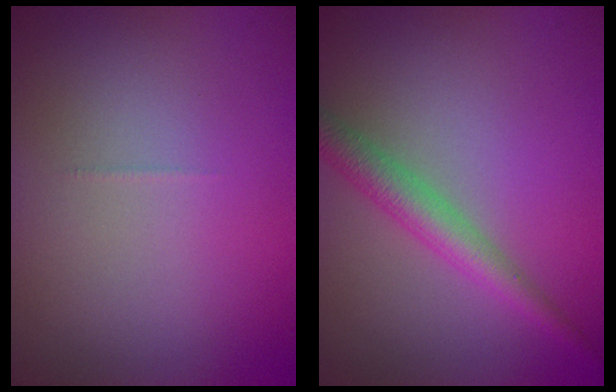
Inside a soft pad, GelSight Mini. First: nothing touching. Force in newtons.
{"total": 3.1, "press": 3.1, "slide": 0.1}